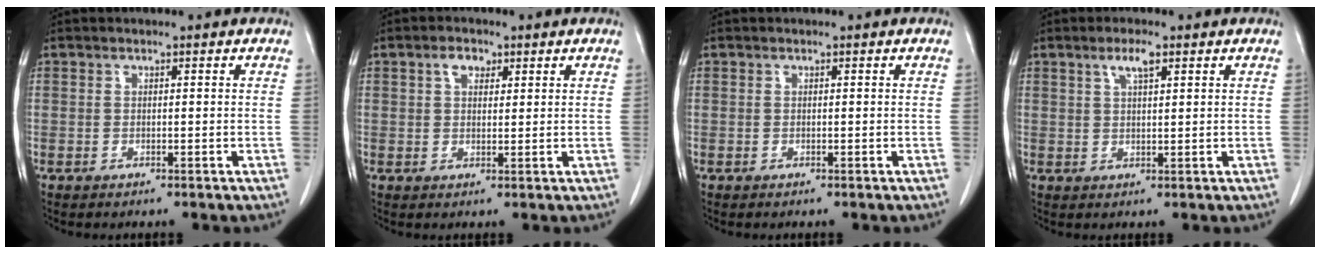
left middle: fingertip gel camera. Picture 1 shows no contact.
{"total": 2.8, "force": [1.5, 1.6, 1.7], "torque": [-0.034, 0.008, 0.028]}
{"total": 0.0}
{"total": 3.1, "force": [1.8, 0.5, 2.5], "torque": [-0.050, 0.003, 0.035]}